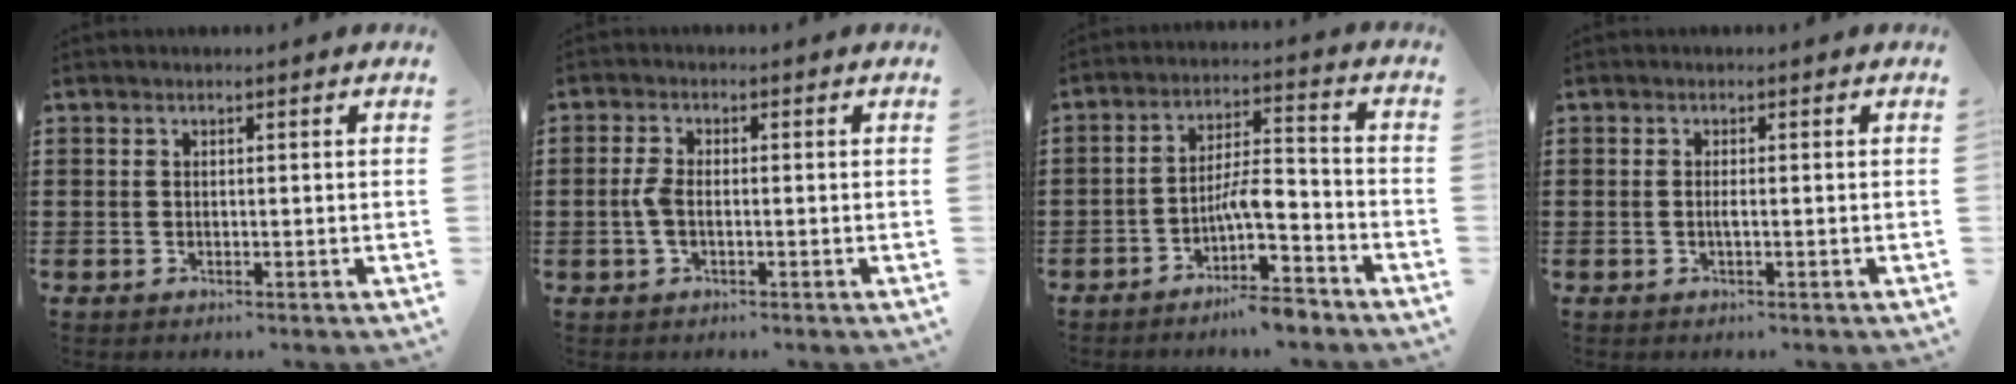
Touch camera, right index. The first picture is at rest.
{"total": 3.1, "force": [-0.6, 1.3, 2.8], "torque": [-0.074, -0.006, -0.019]}
{"total": 7.4, "force": [-4.9, 1.8, 5.3], "torque": [-0.095, 0.003, -0.093]}
{"total": 1.0, "force": [-0.3, 0.0, 0.9], "torque": [-0.018, -0.003, -0.005]}